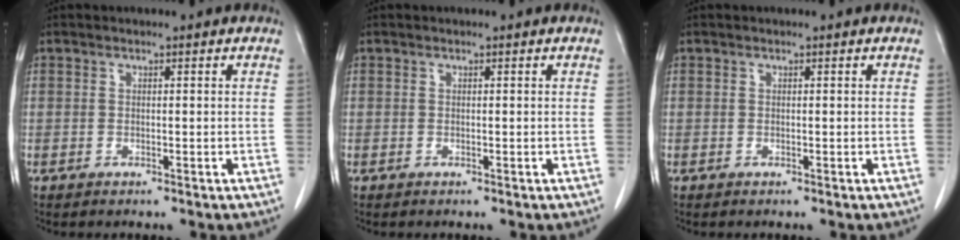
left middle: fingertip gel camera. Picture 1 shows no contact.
{"total": 0.0}
{"total": 0.0}